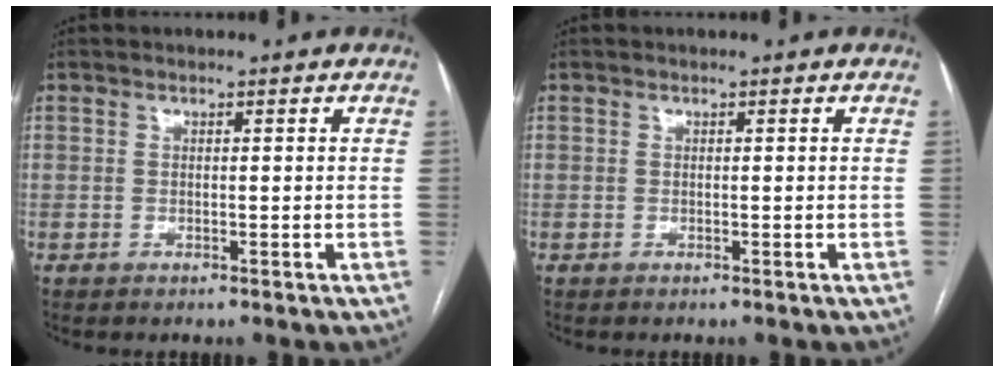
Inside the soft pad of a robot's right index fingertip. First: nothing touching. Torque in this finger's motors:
{"motor_torque": [0.00, 0.00, 0.00, 0.01]}